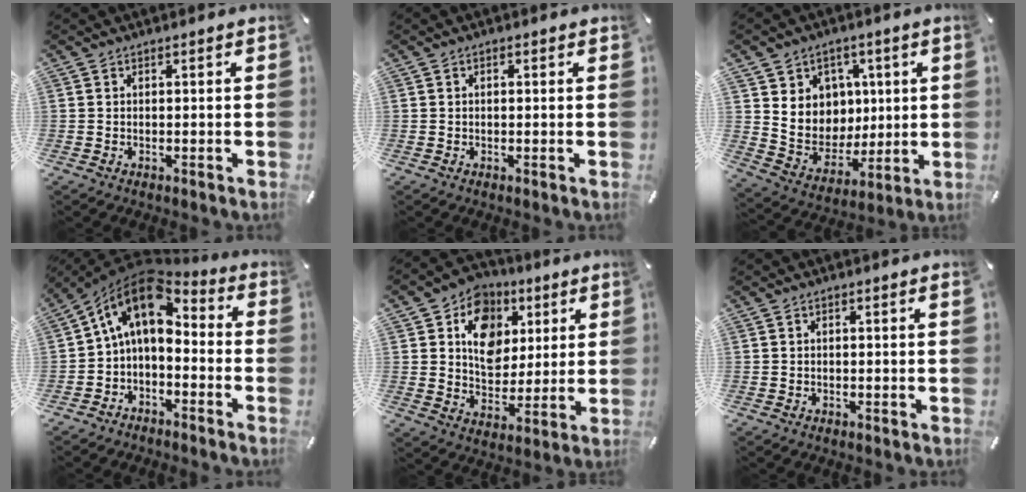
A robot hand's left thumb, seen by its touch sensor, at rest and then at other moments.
{"total": 0.7, "force": [0.1, 0.5, 0.5], "torque": [-0.009, 0.004, 0.000]}
{"total": 10.1, "force": [2.2, 9.8, 0.6], "torque": [-0.007, -0.035, 0.053]}
{"total": 11.0, "force": [1.8, 7.4, 7.9], "torque": [-0.145, -0.004, 0.032]}
{"total": 12.2, "force": [3.9, 10.3, 5.2], "torque": [-0.078, -0.016, 0.073]}
{"total": 0.5, "force": [0.1, 0.0, 0.5], "torque": [-0.008, 0.001, 0.002]}